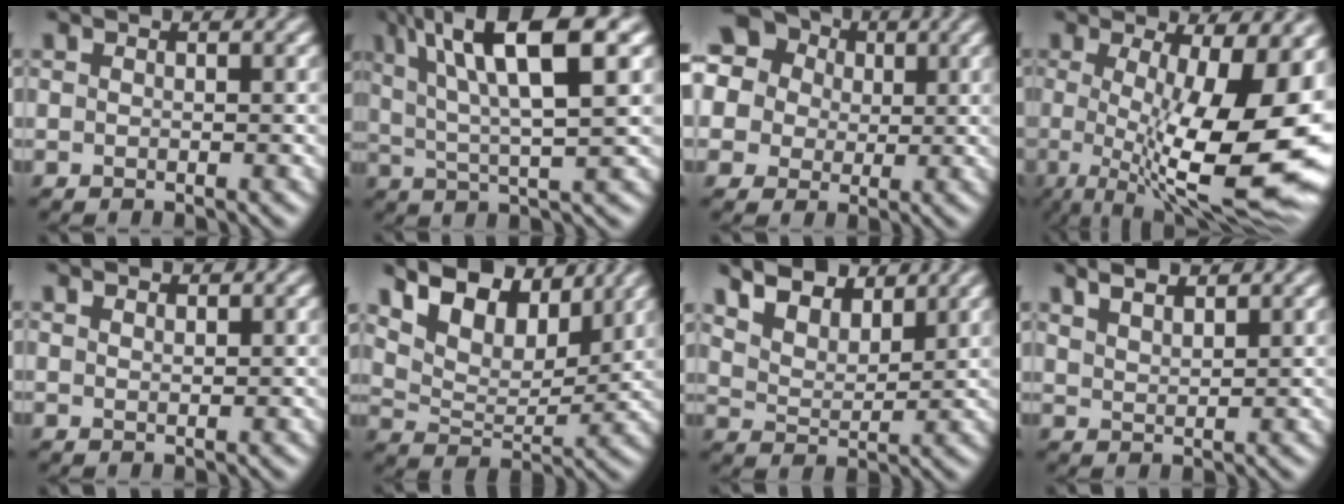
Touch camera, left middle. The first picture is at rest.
{"total": 10.5, "force": [4.6, 2.5, 9.1], "torque": [-0.148, 0.018, 0.077]}
{"total": 14.3, "force": [5.4, 12.0, 5.7], "torque": [-0.150, 0.049, 0.068]}
{"total": 15.0, "force": [-0.4, 4.7, 14.2], "torque": [-0.185, -0.002, -0.001]}
{"total": 0.9, "force": [0.9, 0.1, -0.2], "torque": [0.000, 0.000, 0.016]}
{"total": 9.8, "force": [7.3, 4.2, 5.0], "torque": [-0.106, 0.009, 0.117]}
{"total": 7.4, "force": [6.1, 3.2, 2.9], "torque": [-0.080, 0.017, 0.098]}
{"total": 3.6, "force": [3.1, 1.0, 1.4], "torque": [-0.011, 0.023, 0.032]}